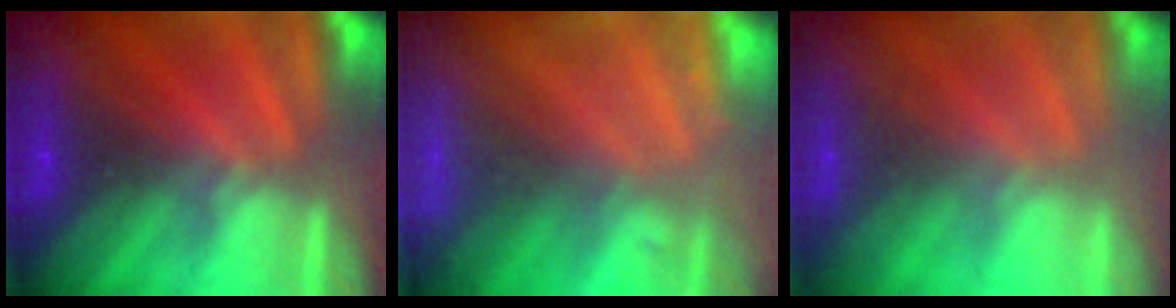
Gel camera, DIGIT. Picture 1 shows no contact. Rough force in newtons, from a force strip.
{"total": 9.0}
{"total": 2.3}